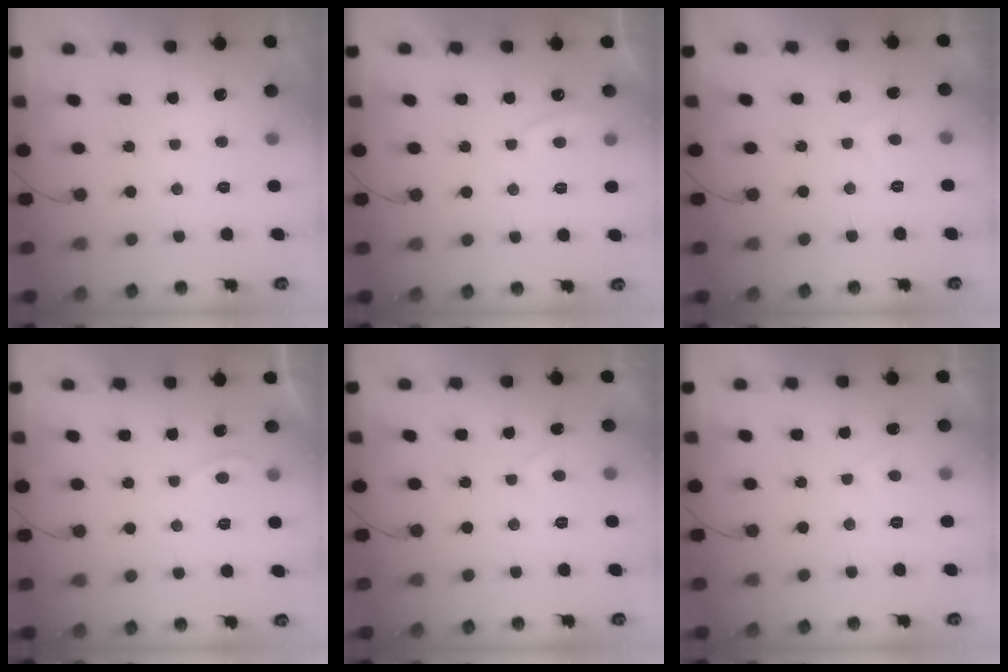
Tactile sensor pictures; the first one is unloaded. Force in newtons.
{"total": 1.9, "press": 1.8, "slide": 0.7}
{"total": 2.3, "press": 2.2, "slide": 0.8}
{"total": 1.2, "press": 1.0, "slide": 0.6}
{"total": 1.9, "press": 1.8, "slide": 0.7}
{"total": 2.1, "press": 2.0, "slide": 0.9}